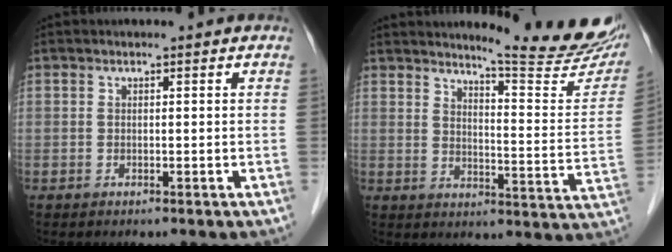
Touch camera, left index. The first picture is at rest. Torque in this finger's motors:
{"motor_torque": [0.09, -0.17, 0.35, 0.06]}